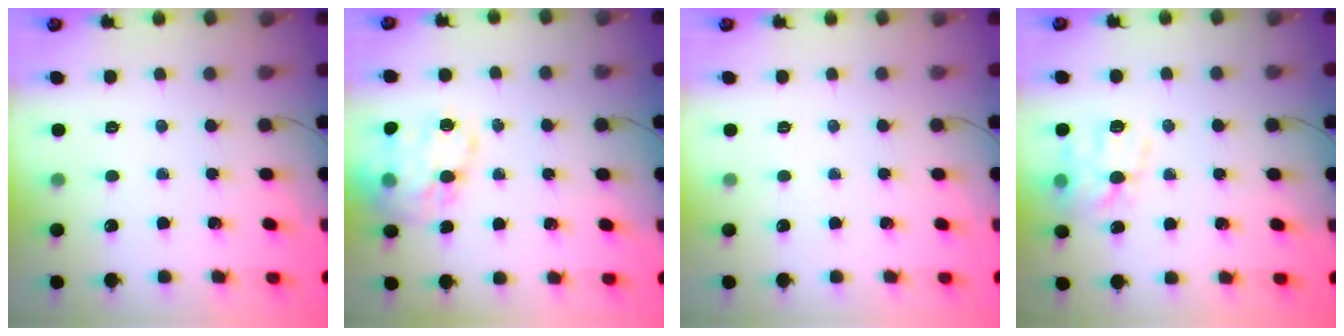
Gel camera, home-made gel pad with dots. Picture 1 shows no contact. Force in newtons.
{"total": 18.9, "press": 18.7, "slide": 2.7}
{"total": 0.0}
{"total": 12.3, "press": 12.3, "slide": 0.2}